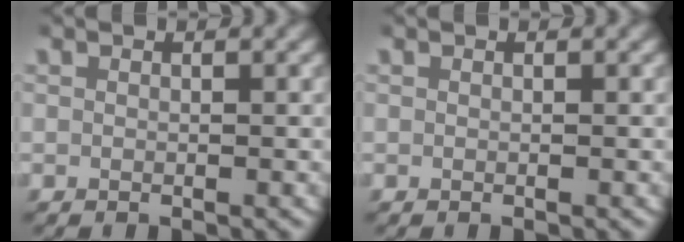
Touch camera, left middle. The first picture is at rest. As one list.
[{"total": 0.0}]